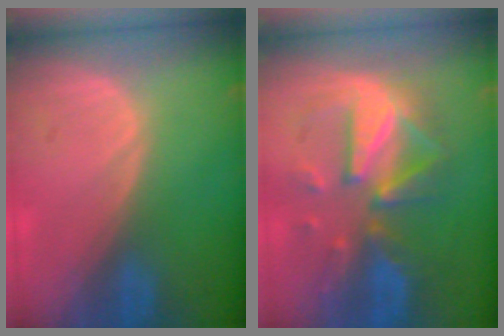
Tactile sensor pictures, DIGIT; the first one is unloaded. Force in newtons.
{"total": 9.6, "press": 9.6, "slide": 0.6}